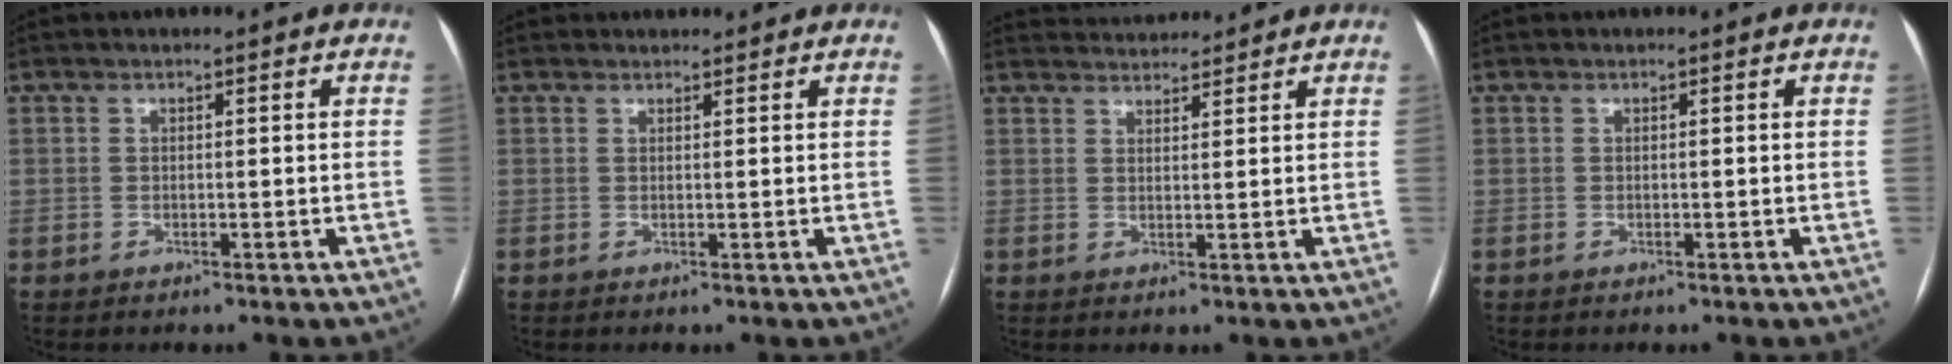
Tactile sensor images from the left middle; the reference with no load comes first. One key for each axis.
{"total": 2.0, "fx": 1.9, "fy": 0.6, "fz": 0.2, "tx": -0.006, "ty": 0.018, "tz": 0.028}
{"total": 5.3, "fx": 5.2, "fy": 0.6, "fz": 0.5, "tx": -0.013, "ty": 0.027, "tz": 0.077}
{"total": 0.0}